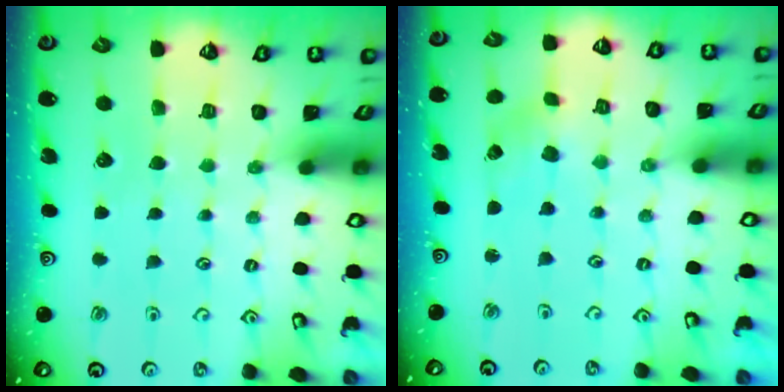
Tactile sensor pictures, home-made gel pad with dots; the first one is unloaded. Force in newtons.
{"total": 3.6, "press": 3.5, "slide": 0.4}